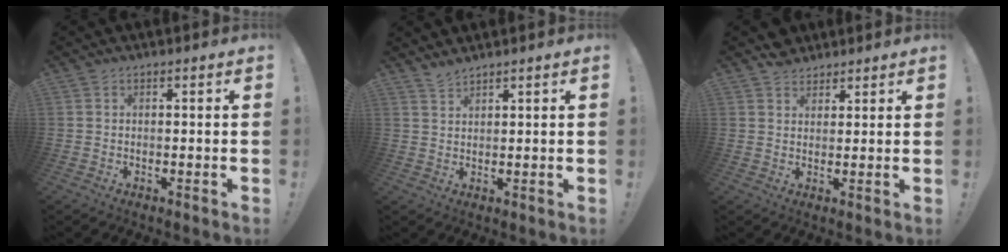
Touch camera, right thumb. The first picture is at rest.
{"total": 2.6, "force": [2.5, 0.4, 0.7], "torque": [-0.010, -0.018, 0.045]}
{"total": 4.2, "force": [3.1, 2.8, 0.3], "torque": [0.006, -0.016, 0.058]}